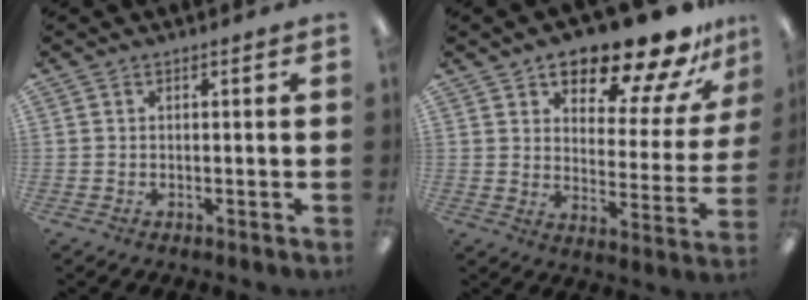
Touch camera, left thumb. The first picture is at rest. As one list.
[{"total": 17.3, "force": [14.6, 5.9, 7.2], "torque": [-0.113, -0.109, 0.245]}]